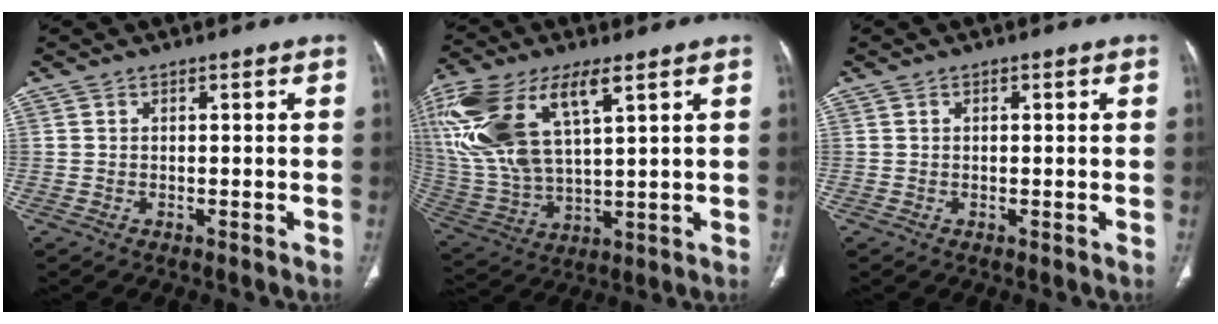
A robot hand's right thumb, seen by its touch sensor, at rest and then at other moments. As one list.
[{"total": 21.9, "force": [9.0, 9.6, 17.5], "torque": [-0.390, -0.011, 0.180]}, {"total": 0.7, "force": [0.3, 0.3, 0.5], "torque": [-0.010, 0.004, 0.005]}]